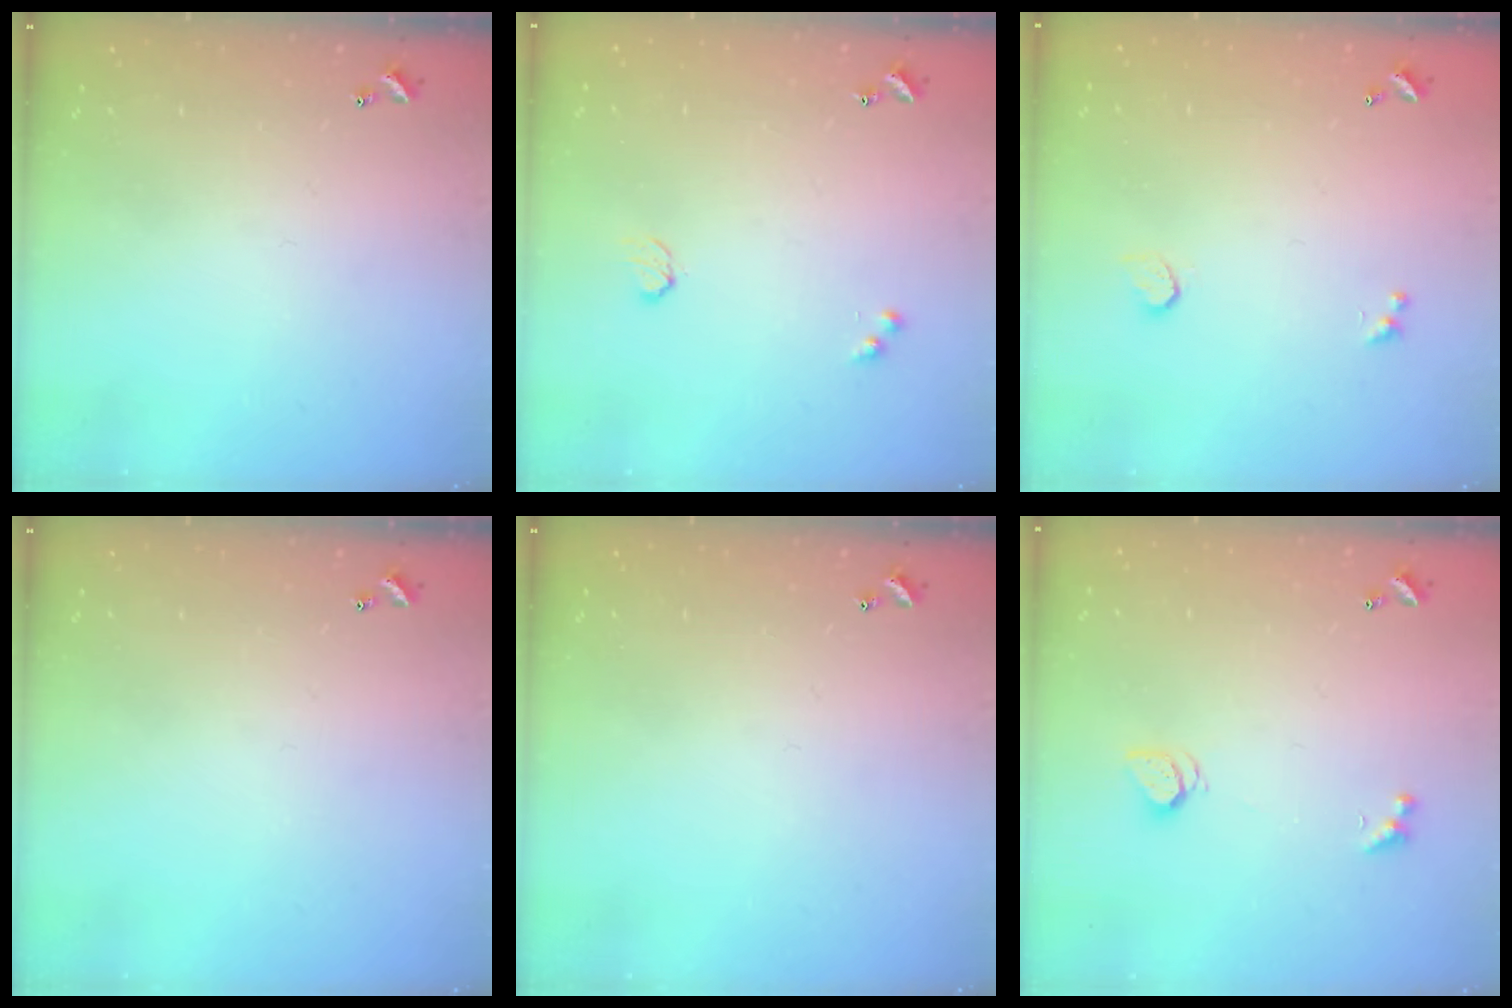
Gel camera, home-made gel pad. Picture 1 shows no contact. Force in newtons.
{"total": 2.9, "press": 2.9, "slide": 0.5}
{"total": 1.0, "press": 0.7, "slide": 0.7}
{"total": 0.0}
{"total": 0.0}
{"total": 2.0, "press": 2.0, "slide": 0.3}